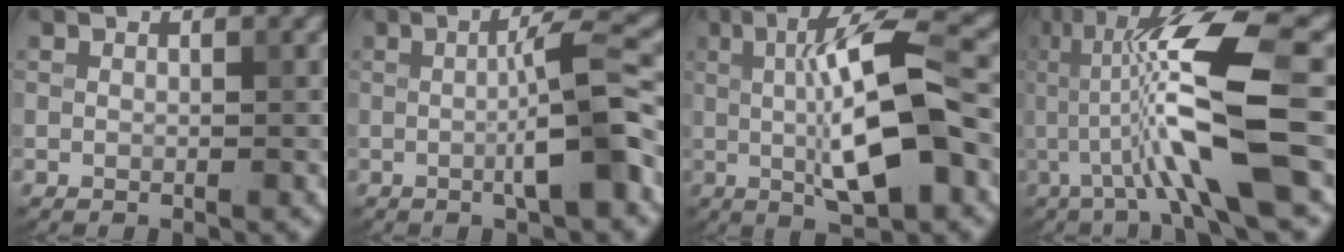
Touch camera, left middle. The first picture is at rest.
{"total": 6.0, "force": [-0.7, 0.8, 5.9], "torque": [-0.089, 0.012, -0.017]}
{"total": 9.6, "force": [0.3, 2.3, 9.3], "torque": [-0.147, -0.001, 0.005]}
{"total": 10.1, "force": [-0.6, 1.5, 10.0], "torque": [-0.165, 0.006, -0.013]}